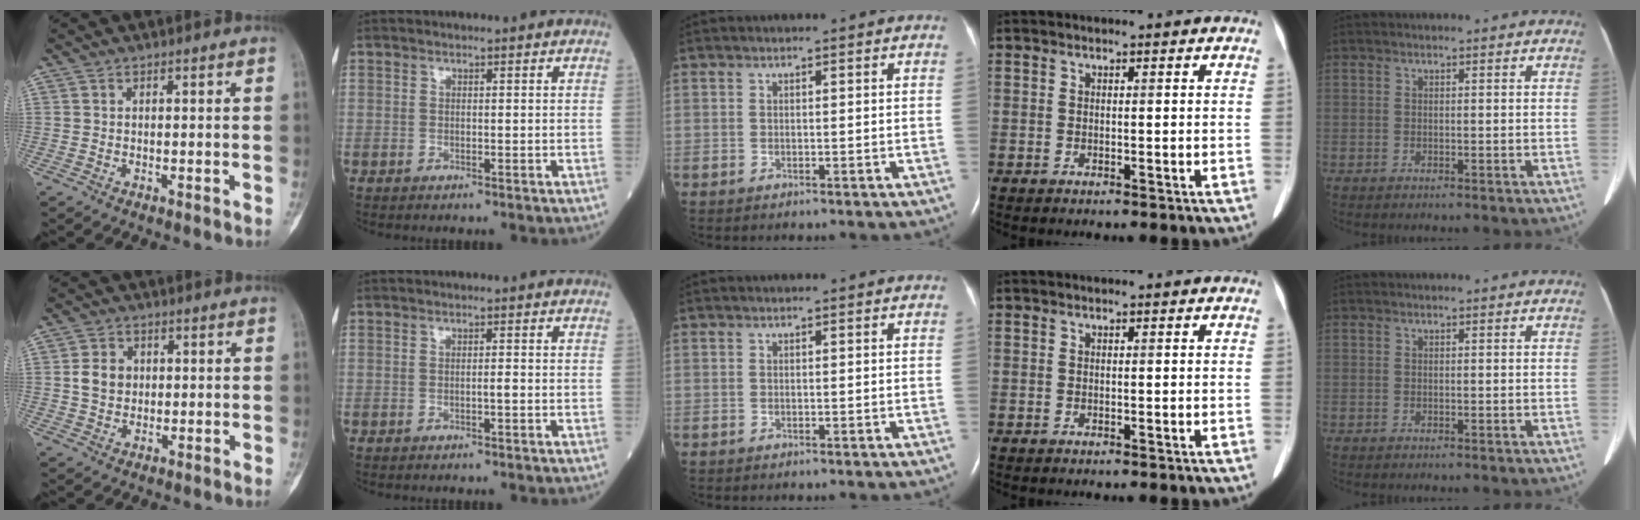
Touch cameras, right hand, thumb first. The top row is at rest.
{"thumb": {"total": 4.7, "force": [0.5, 3.9, 2.5], "torque": [-0.032, 0.003, 0.006]}, "index": {"total": 0.7, "force": [-0.3, -0.1, 0.6], "torque": [-0.010, 0.001, -0.006]}}